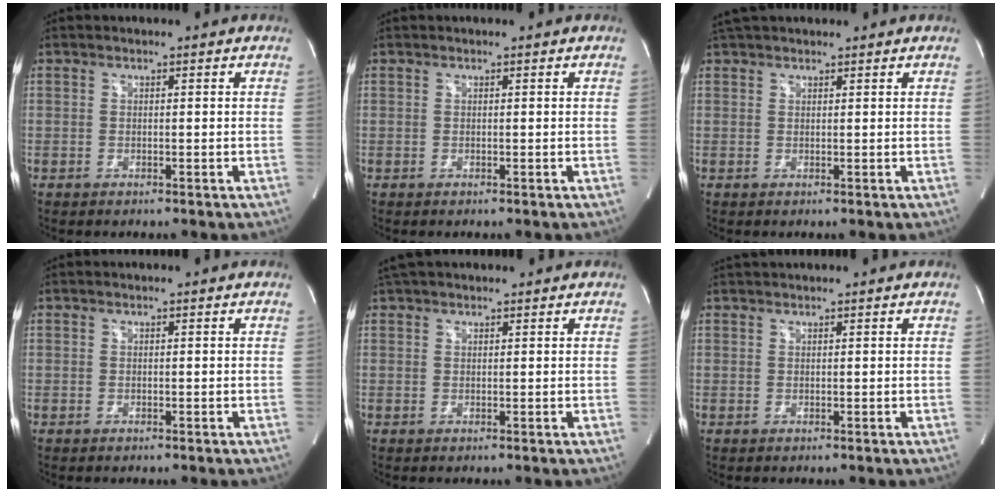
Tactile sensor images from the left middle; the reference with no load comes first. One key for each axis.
{"total": 0.0}
{"total": 5.0, "fx": 4.5, "fy": 1.3, "fz": 2.0, "tx": -0.032, "ty": 0.042, "tz": 0.076}
{"total": 0.0}
{"total": 4.5, "fx": 4.0, "fy": 1.3, "fz": 1.9, "tx": -0.031, "ty": 0.042, "tz": 0.068}
{"total": 2.1, "fx": 2.0, "fy": -0.1, "fz": 0.6, "tx": -0.008, "ty": 0.027, "tz": 0.038}